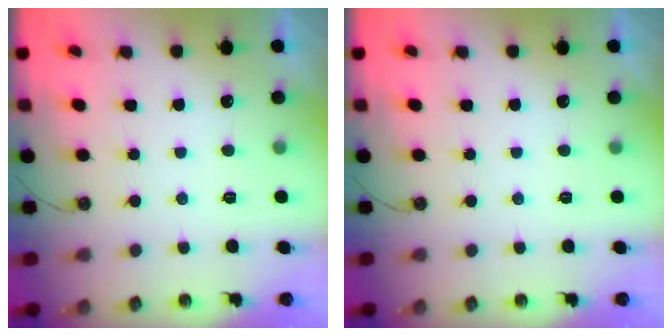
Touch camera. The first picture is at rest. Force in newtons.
{"total": 0.0}